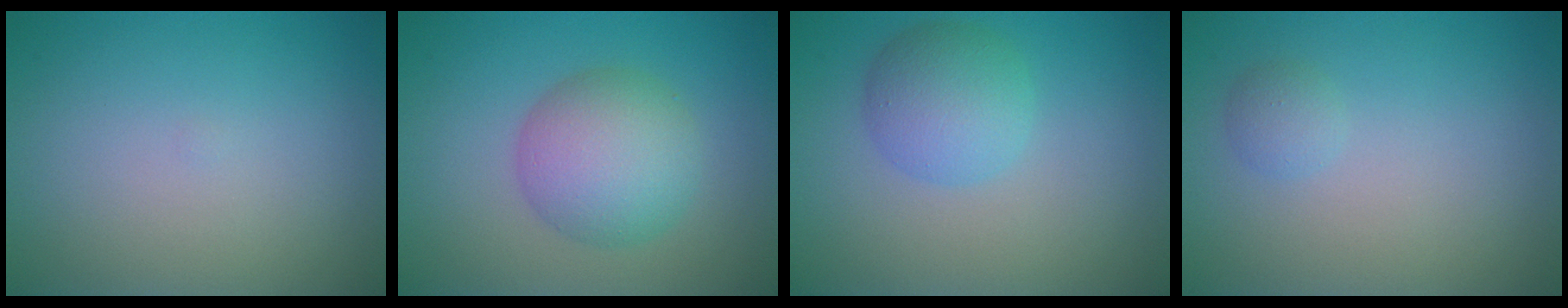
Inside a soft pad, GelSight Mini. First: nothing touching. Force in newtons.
{"total": 5.7, "press": 5.7, "slide": 0.2}
{"total": 3.9, "press": 3.9, "slide": 0.1}
{"total": 1.1, "press": 1.1, "slide": 0.1}